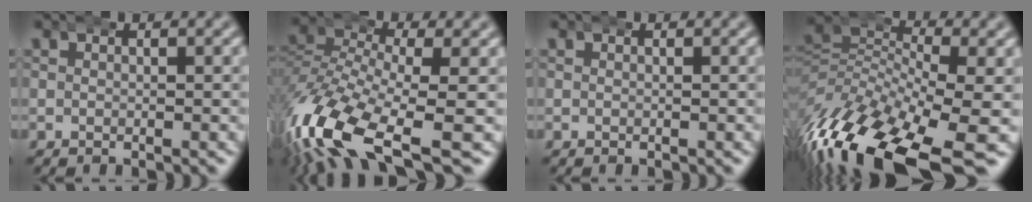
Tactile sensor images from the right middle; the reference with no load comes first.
{"total": 9.1, "force": [-4.4, 4.5, 6.7], "torque": [-0.164, -0.043, -0.060]}
{"total": 0.0}
{"total": 11.5, "force": [-5.8, 5.8, 8.1], "torque": [-0.180, -0.055, -0.074]}